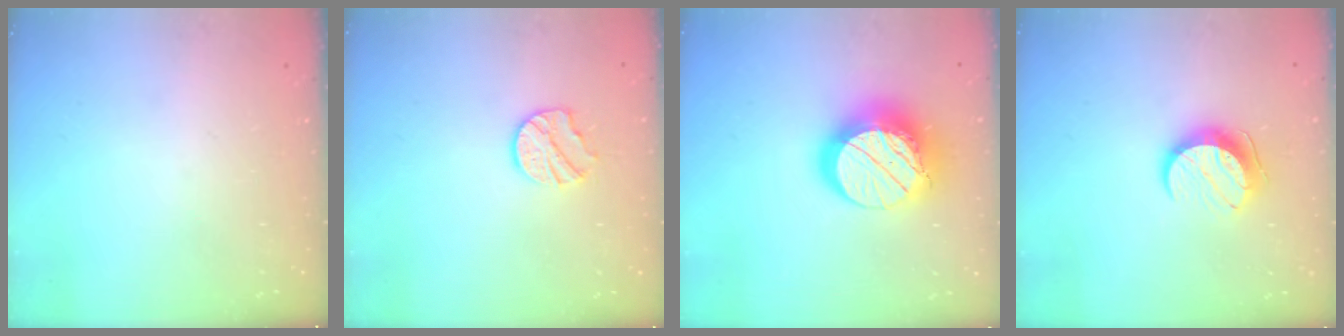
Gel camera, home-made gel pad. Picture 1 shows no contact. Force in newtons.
{"total": 9.0, "press": 9.0, "slide": 0.4}
{"total": 18.4, "press": 18.3, "slide": 1.5}
{"total": 9.4, "press": 9.4, "slide": 0.5}